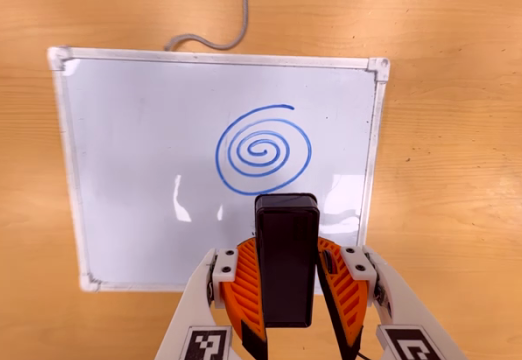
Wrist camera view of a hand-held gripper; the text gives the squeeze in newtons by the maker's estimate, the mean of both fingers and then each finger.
{"total": 6.9, "left": 5.9, "right": 8.0}